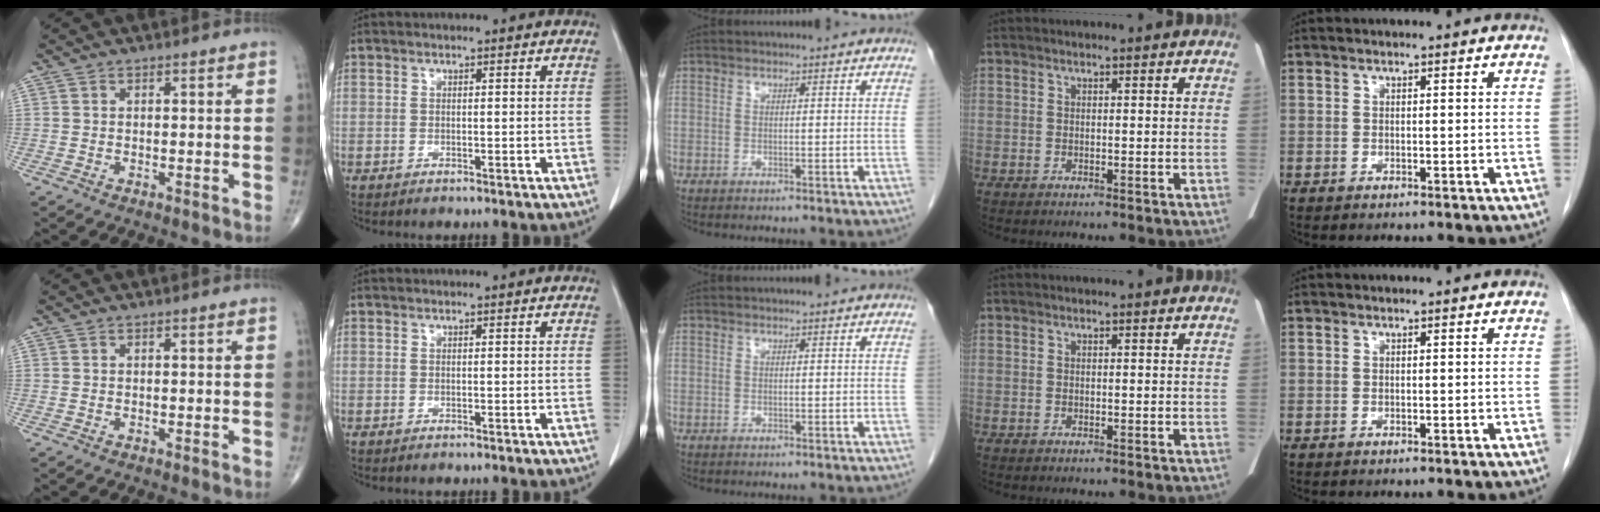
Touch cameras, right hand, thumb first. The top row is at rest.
{}